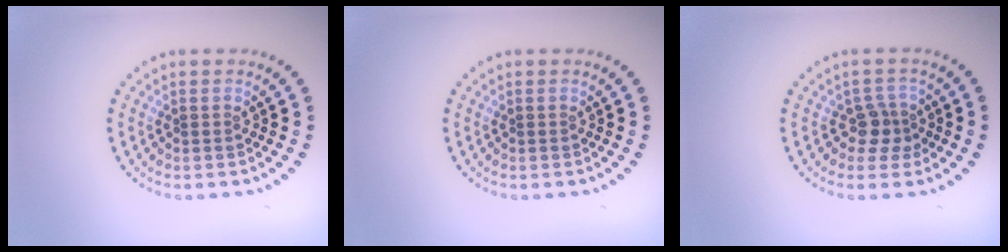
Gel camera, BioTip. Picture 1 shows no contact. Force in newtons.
{"total": 0.0}
{"total": 2.2, "press": 1.8, "slide": 1.3}